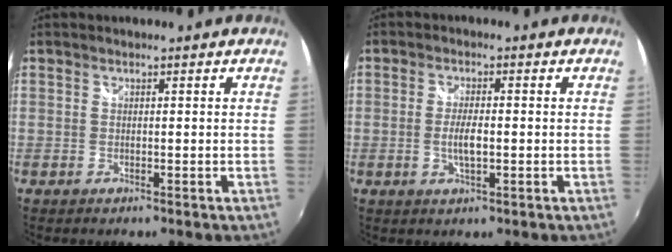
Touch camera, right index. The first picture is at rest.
{"total": 3.9, "force": [-0.7, 1.0, 3.6], "torque": [-0.070, -0.003, -0.014]}